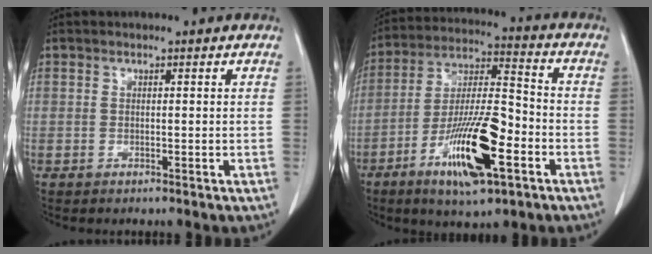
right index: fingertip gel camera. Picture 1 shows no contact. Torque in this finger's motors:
{"motor_torque": [2.14, 0.00, 0.55, 0.15]}